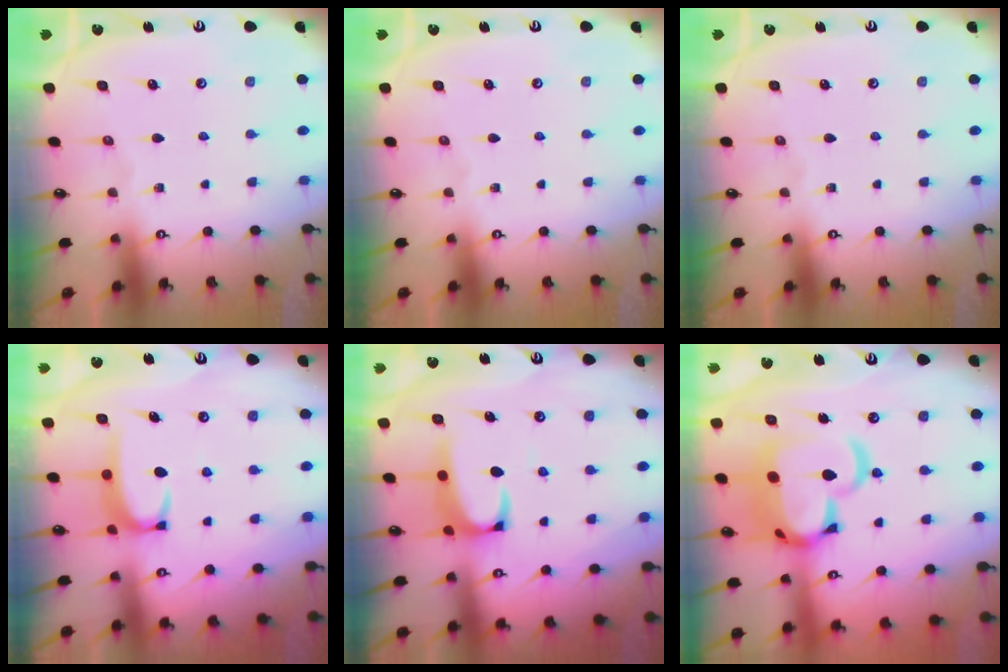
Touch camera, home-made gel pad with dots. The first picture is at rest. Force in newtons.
{"total": 0.0}
{"total": 0.0}
{"total": 3.3, "press": 3.3, "slide": 0.4}
{"total": 2.1, "press": 1.9, "slide": 0.9}
{"total": 14.8, "press": 14.7, "slide": 2.0}